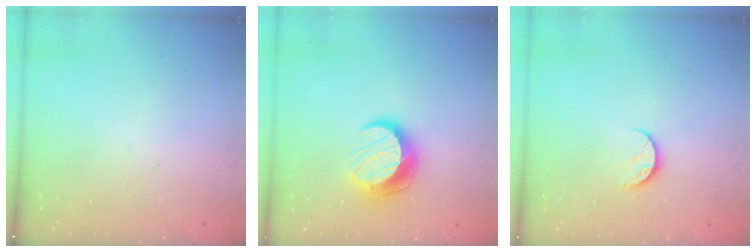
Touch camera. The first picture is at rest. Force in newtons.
{"total": 11.1, "press": 11.1, "slide": 0.4}
{"total": 7.1, "press": 7.0, "slide": 0.7}